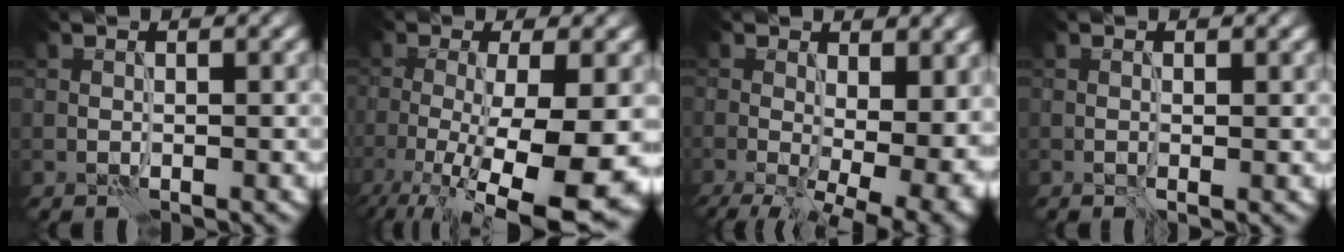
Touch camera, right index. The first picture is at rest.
{"total": 13.0, "force": [-4.7, 3.6, 11.6], "torque": [-0.190, -0.023, -0.074]}
{"total": 14.4, "force": [-2.2, 7.6, 12.1], "torque": [-0.147, -0.025, -0.012]}
{"total": 0.9, "force": [-0.1, 0.1, 0.9], "torque": [-0.015, -0.002, -0.004]}